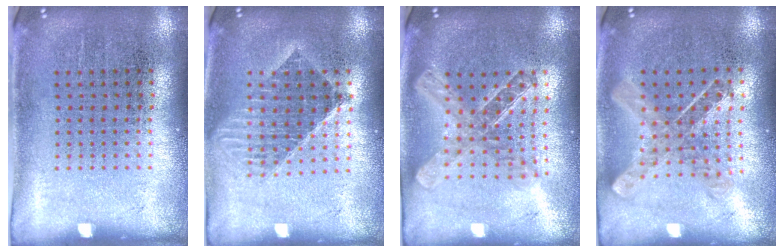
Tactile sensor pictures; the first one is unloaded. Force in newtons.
{"total": 1.5, "press": 1.3, "slide": 0.8}
{"total": 2.1, "press": 1.7, "slide": 1.2}
{"total": 0.9, "press": 0.9, "slide": 0.1}